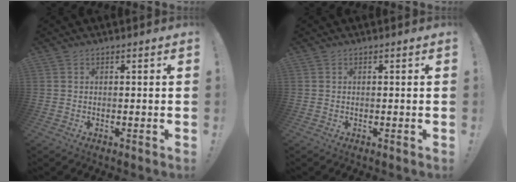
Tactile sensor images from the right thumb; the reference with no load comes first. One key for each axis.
{"total": 0.0}